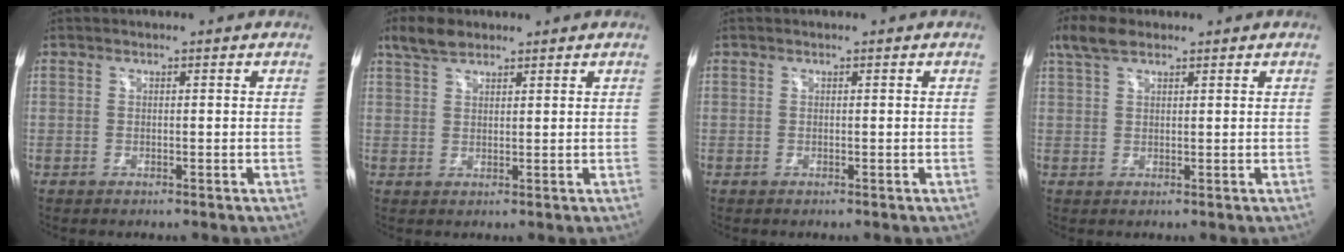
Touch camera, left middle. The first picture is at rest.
{"total": 4.2, "force": [3.2, 1.6, 2.1], "torque": [-0.052, 0.013, 0.067]}
{"total": 0.0}
{"total": 4.8, "force": [3.4, 1.8, 2.9], "torque": [-0.072, 0.025, 0.071]}